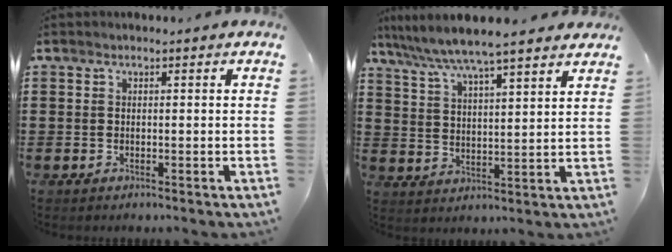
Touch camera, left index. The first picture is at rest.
{"total": 6.1, "force": [5.5, -0.2, 2.6], "torque": [-0.073, -0.027, 0.092]}